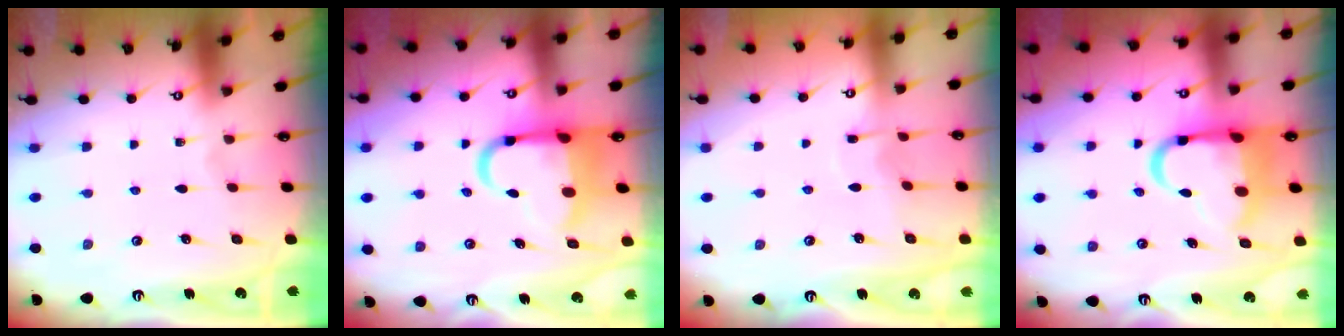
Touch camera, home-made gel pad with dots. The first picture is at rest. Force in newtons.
{"total": 10.7, "press": 10.3, "slide": 2.7}
{"total": 2.8, "press": 2.8, "slide": 0.4}
{"total": 13.2, "press": 12.9, "slide": 2.9}